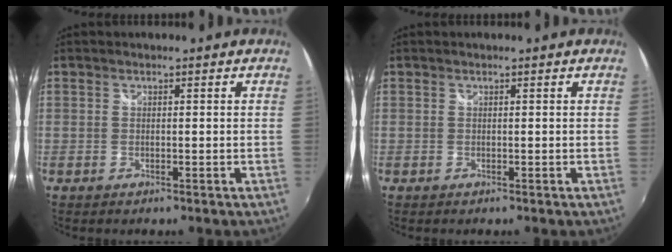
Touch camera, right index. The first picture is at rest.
{"total": 0.0}